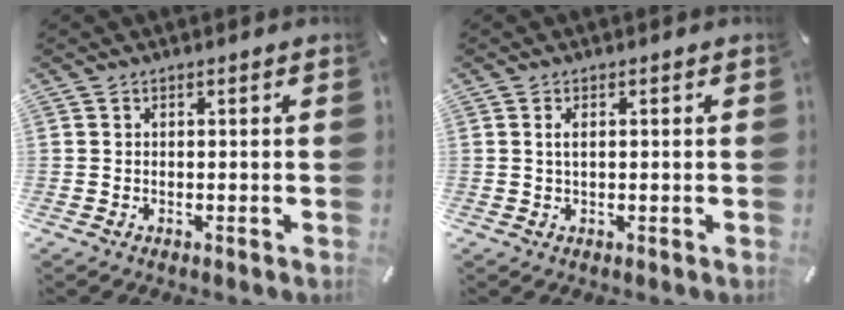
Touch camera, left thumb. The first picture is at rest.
{"total": 1.7, "force": [0.3, 0.6, 1.5], "torque": [-0.031, 0.002, 0.003]}